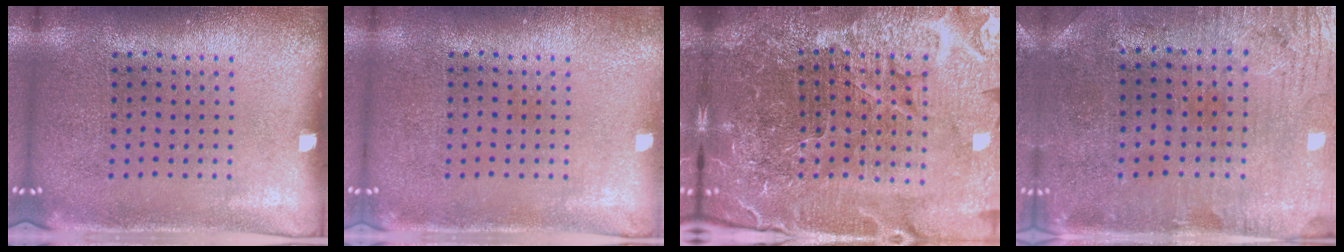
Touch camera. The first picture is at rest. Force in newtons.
{"total": 0.6, "press": 0.6, "slide": 0.1}
{"total": 6.5, "press": 5.8, "slide": 3.0}
{"total": 0.7, "press": 0.5, "slide": 0.5}